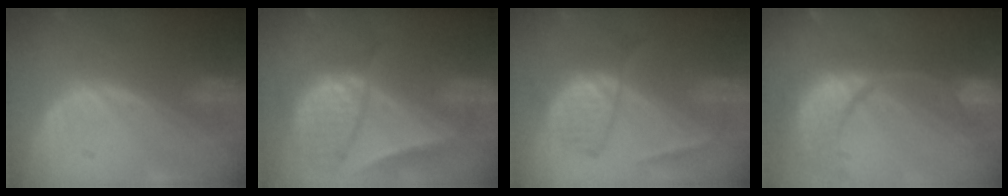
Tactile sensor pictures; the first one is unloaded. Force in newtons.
{"total": 9.4, "press": 8.0, "slide": 4.8}
{"total": 6.5, "press": 6.2, "slide": 1.9}
{"total": 13.7, "press": 10.8, "slide": 8.4}